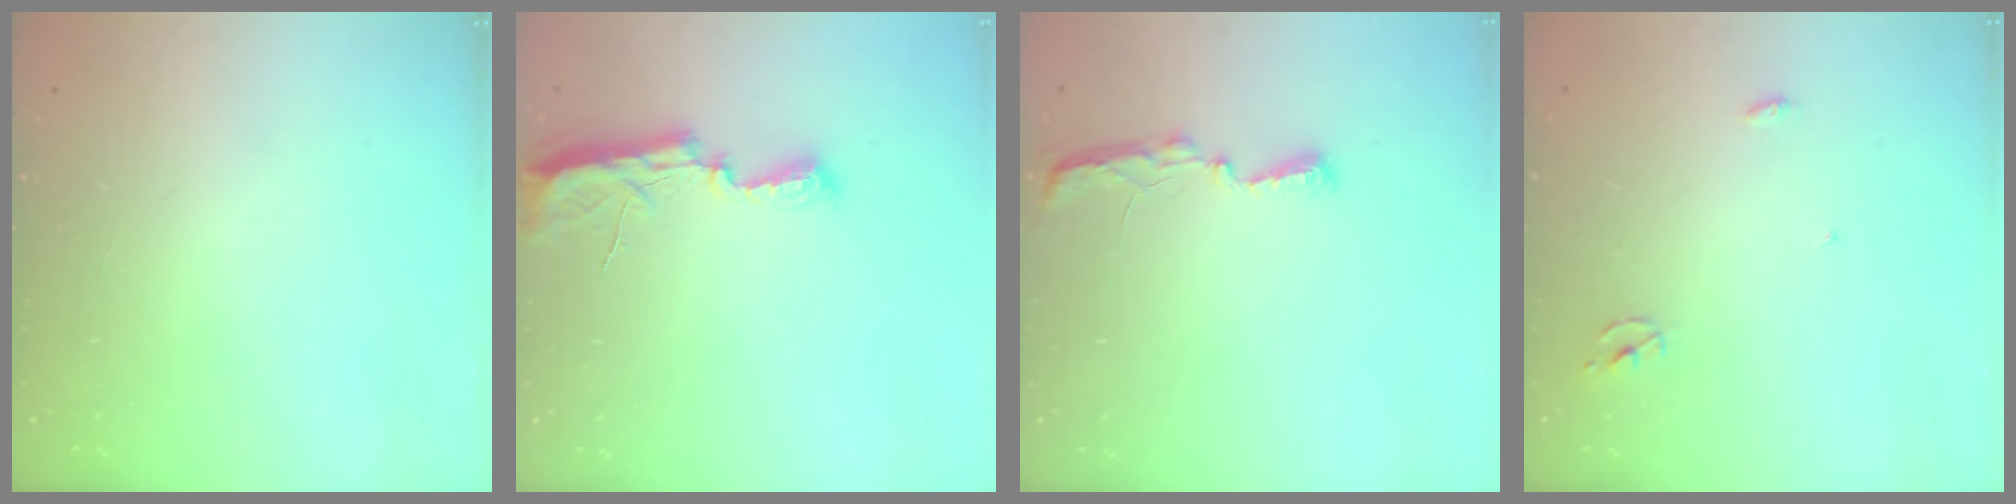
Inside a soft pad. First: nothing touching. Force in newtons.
{"total": 10.5, "press": 9.1, "slide": 5.2}
{"total": 5.4, "press": 5.3, "slide": 0.7}
{"total": 2.3, "press": 2.3, "slide": 0.2}